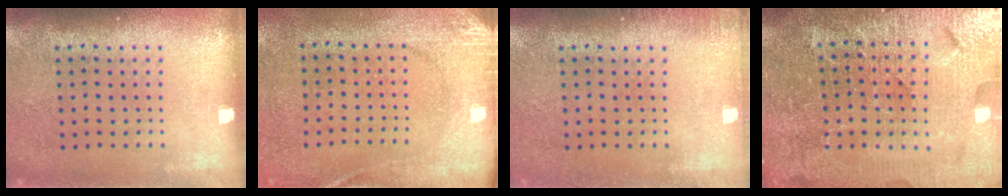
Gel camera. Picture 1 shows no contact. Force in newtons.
{"total": 2.7, "press": 2.1, "slide": 1.7}
{"total": 0.9, "press": 0.9, "slide": 0.2}
{"total": 5.5, "press": 5.1, "slide": 2.3}